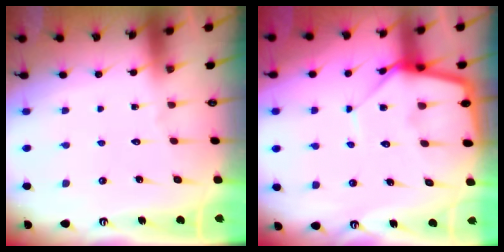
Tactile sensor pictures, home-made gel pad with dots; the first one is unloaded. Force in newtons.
{"total": 10.9, "press": 10.9, "slide": 0.9}